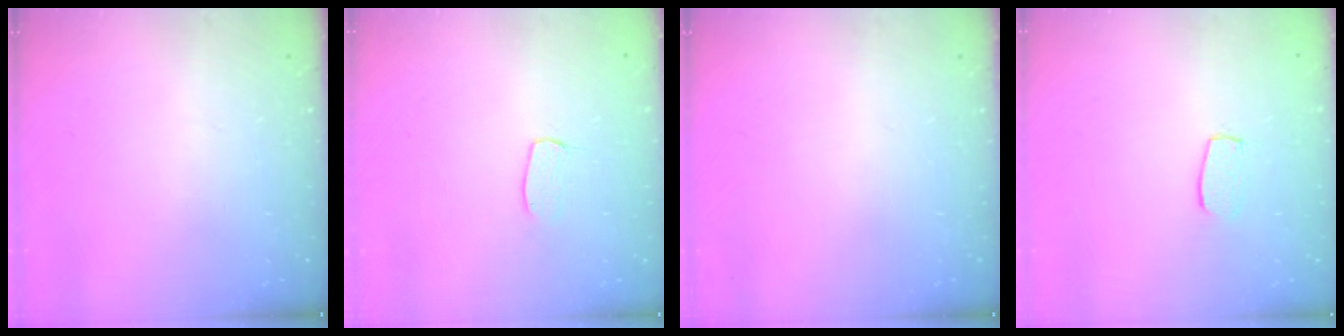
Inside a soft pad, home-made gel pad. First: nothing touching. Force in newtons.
{"total": 4.0, "press": 4.0, "slide": 0.2}
{"total": 0.0}
{"total": 5.9, "press": 5.9, "slide": 0.3}